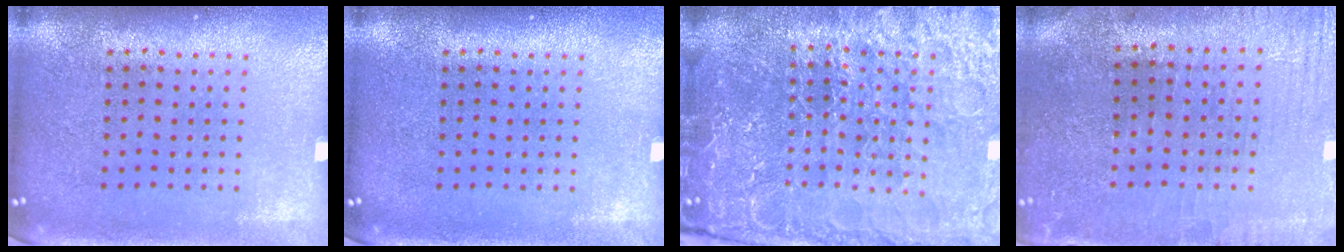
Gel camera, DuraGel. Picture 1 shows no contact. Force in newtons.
{"total": 0.0}
{"total": 5.7, "press": 5.1, "slide": 2.4}
{"total": 0.5, "press": 0.3, "slide": 0.4}